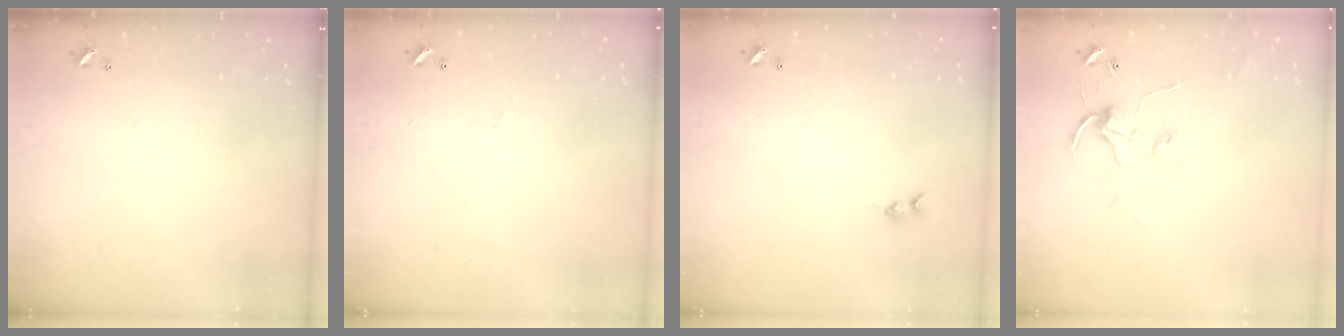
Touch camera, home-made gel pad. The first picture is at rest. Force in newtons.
{"total": 1.9, "press": 1.8, "slide": 0.6}
{"total": 1.1, "press": 0.9, "slide": 0.5}
{"total": 2.5, "press": 2.5, "slide": 0.2}